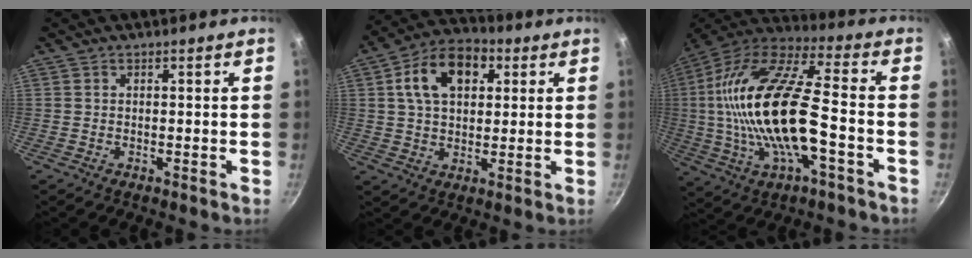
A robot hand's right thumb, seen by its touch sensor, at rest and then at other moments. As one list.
[{"total": 13.4, "force": [4.0, 8.9, 9.2], "torque": [-0.131, 0.014, 0.054]}, {"total": 25.0, "force": [-3.0, 9.8, 22.8], "torque": [-0.449, 0.026, -0.064]}]